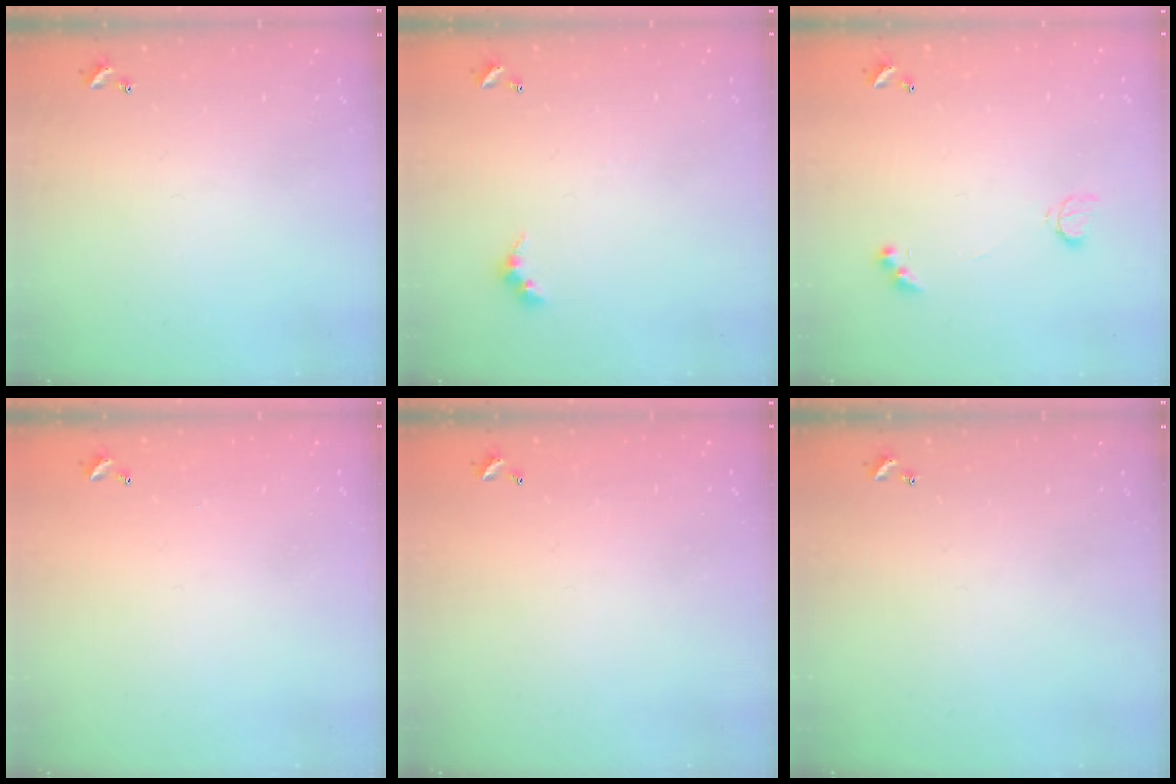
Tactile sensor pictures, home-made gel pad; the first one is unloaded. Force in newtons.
{"total": 2.4, "press": 2.4, "slide": 0.5}
{"total": 3.6, "press": 3.6, "slide": 0.6}
{"total": 2.8, "press": 2.8, "slide": 0.1}
{"total": 2.8, "press": 2.8, "slide": 0.1}
{"total": 0.0}